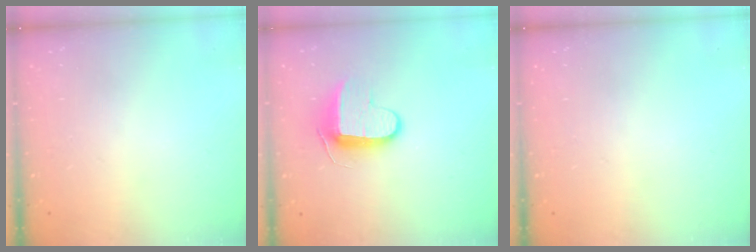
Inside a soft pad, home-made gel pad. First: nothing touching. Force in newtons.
{"total": 9.2, "press": 9.2, "slide": 0.9}
{"total": 0.0}